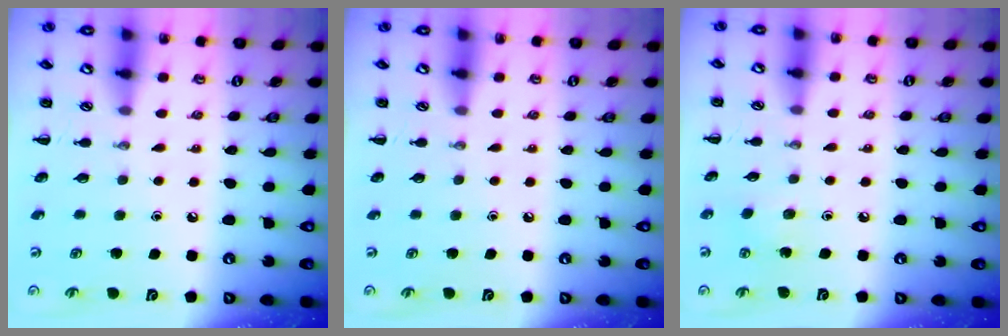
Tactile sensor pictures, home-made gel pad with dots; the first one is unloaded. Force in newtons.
{"total": 0.0}
{"total": 2.9, "press": 2.8, "slide": 0.9}